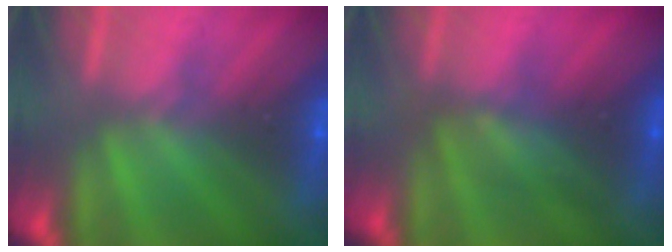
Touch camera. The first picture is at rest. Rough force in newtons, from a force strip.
{"total": 2.3}